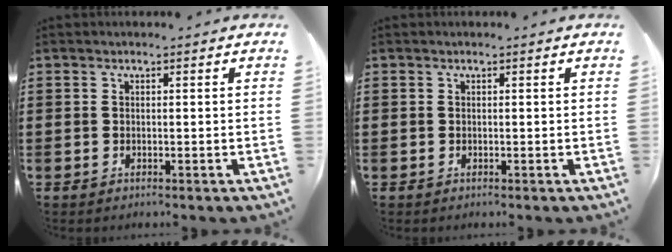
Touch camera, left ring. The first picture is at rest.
{"total": 0.0}